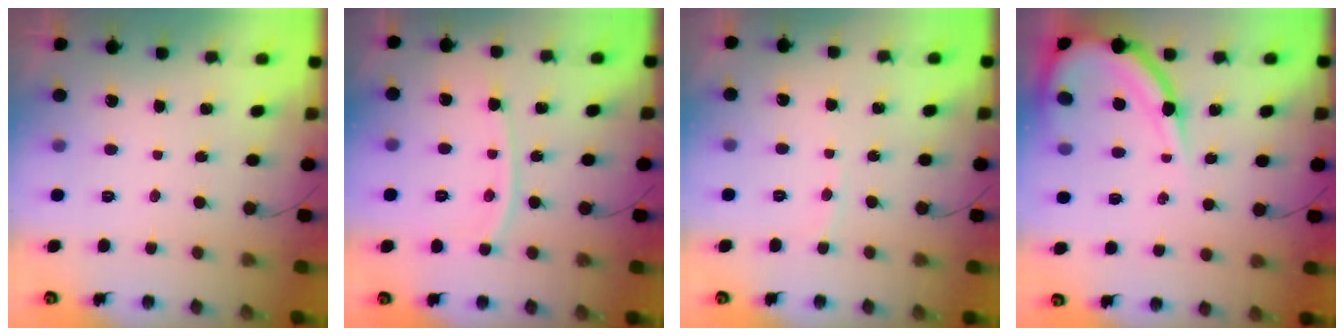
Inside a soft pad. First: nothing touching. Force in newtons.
{"total": 9.7, "press": 9.6, "slide": 1.2}
{"total": 2.2, "press": 2.2, "slide": 0.3}
{"total": 11.0, "press": 10.9, "slide": 1.1}